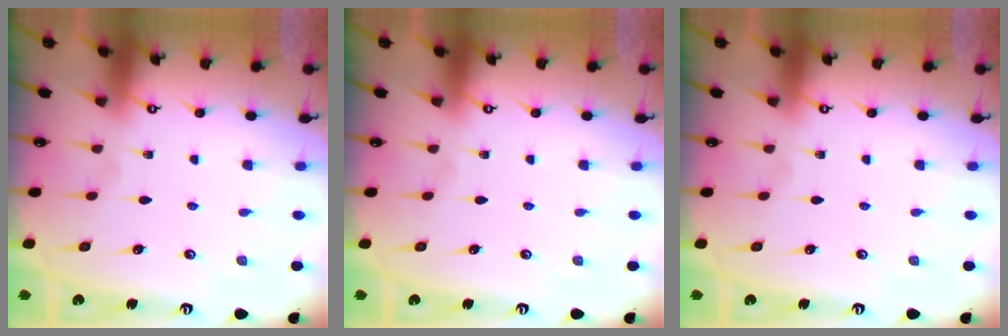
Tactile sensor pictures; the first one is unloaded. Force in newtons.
{"total": 0.0}
{"total": 0.0}